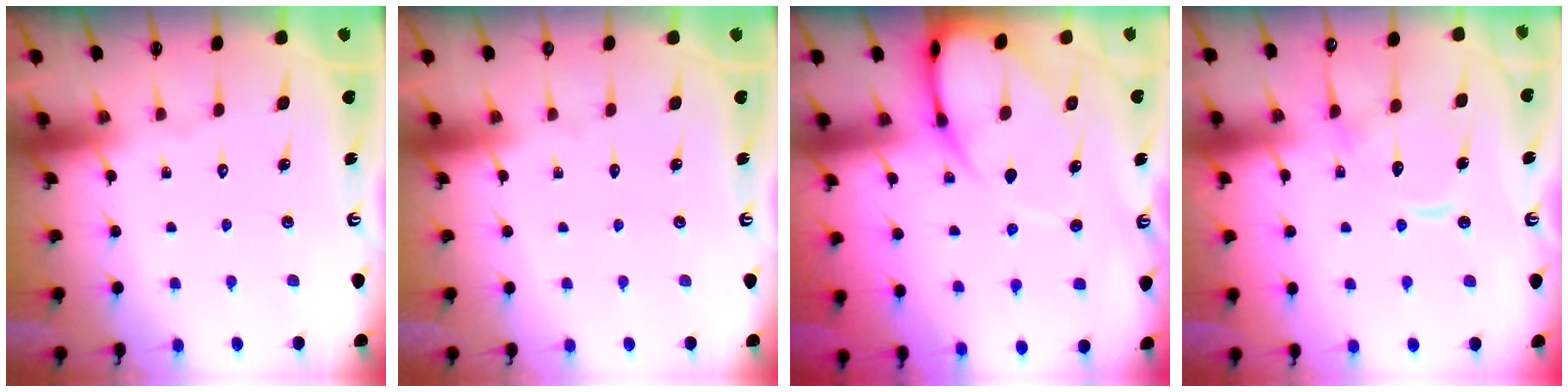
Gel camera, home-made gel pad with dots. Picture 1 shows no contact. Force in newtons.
{"total": 0.0}
{"total": 9.7, "press": 9.7, "slide": 1.2}
{"total": 12.4, "press": 12.4, "slide": 1.3}